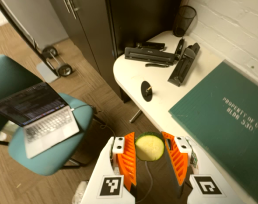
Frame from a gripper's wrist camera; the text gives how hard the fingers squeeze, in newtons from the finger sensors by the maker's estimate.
{"total": 10.2, "left": 10.4, "right": 9.9}